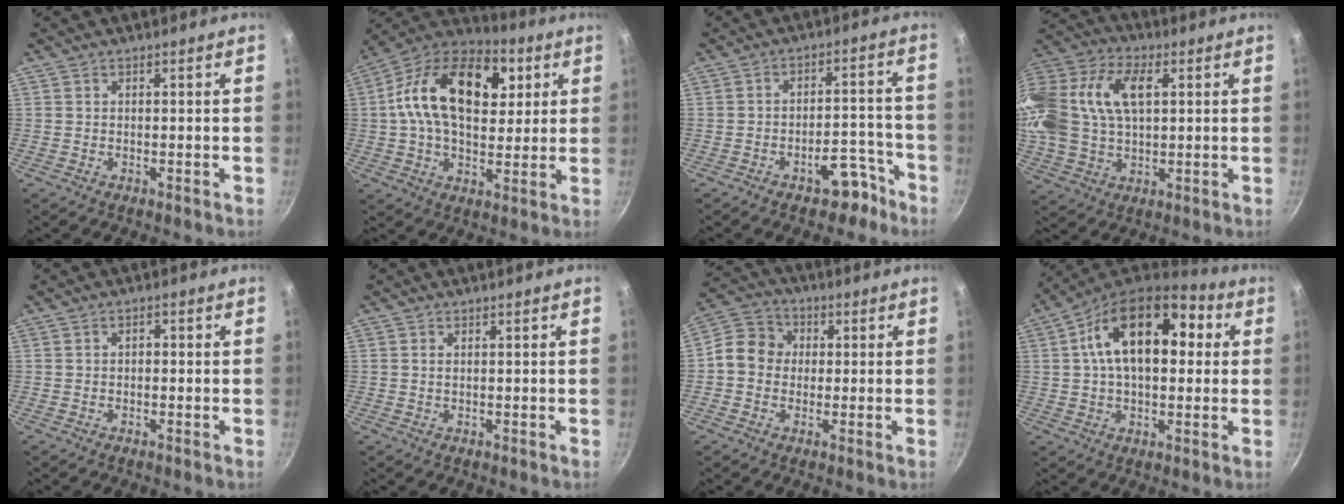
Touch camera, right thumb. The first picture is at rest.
{"total": 22.3, "force": [5.1, 13.7, 16.9], "torque": [-0.268, 0.016, 0.076]}
{"total": 6.7, "force": [-4.5, 3.5, 3.6], "torque": [-0.031, 0.057, -0.061]}
{"total": 23.9, "force": [5.2, 14.5, 18.3], "torque": [-0.425, 0.036, 0.099]}
{"total": 1.2, "force": [0.0, 0.9, 0.9], "torque": [-0.007, 0.008, -0.003]}
{"total": 0.6, "force": [0.2, 0.3, 0.5], "torque": [-0.011, 0.003, 0.006]}
{"total": 8.4, "force": [-0.1, 7.5, 3.9], "torque": [-0.055, 0.028, -0.017]}
{"total": 19.6, "force": [4.0, 11.2, 15.6], "torque": [-0.230, 0.028, 0.053]}